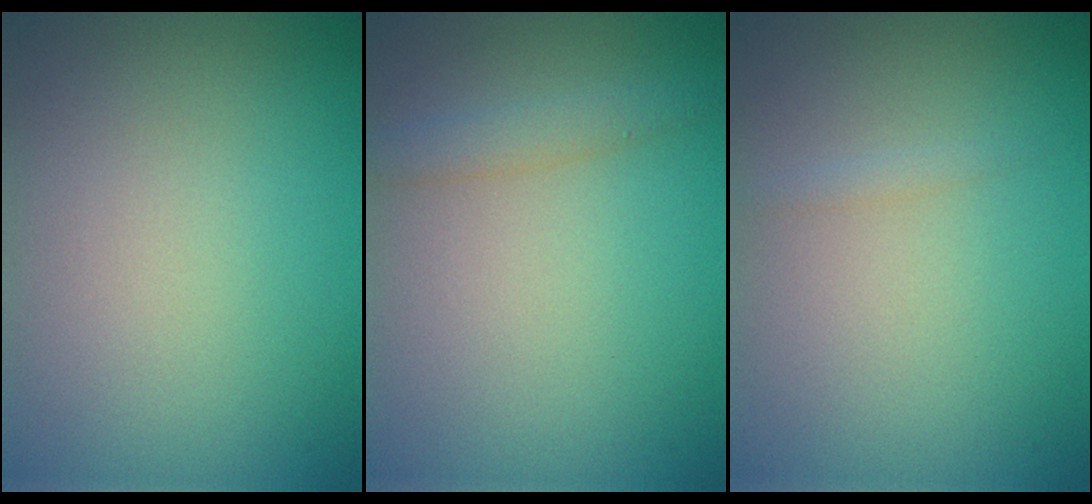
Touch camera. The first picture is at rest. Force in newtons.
{"total": 1.7, "press": 1.7, "slide": 0.0}
{"total": 0.6, "press": 0.6, "slide": 0.0}